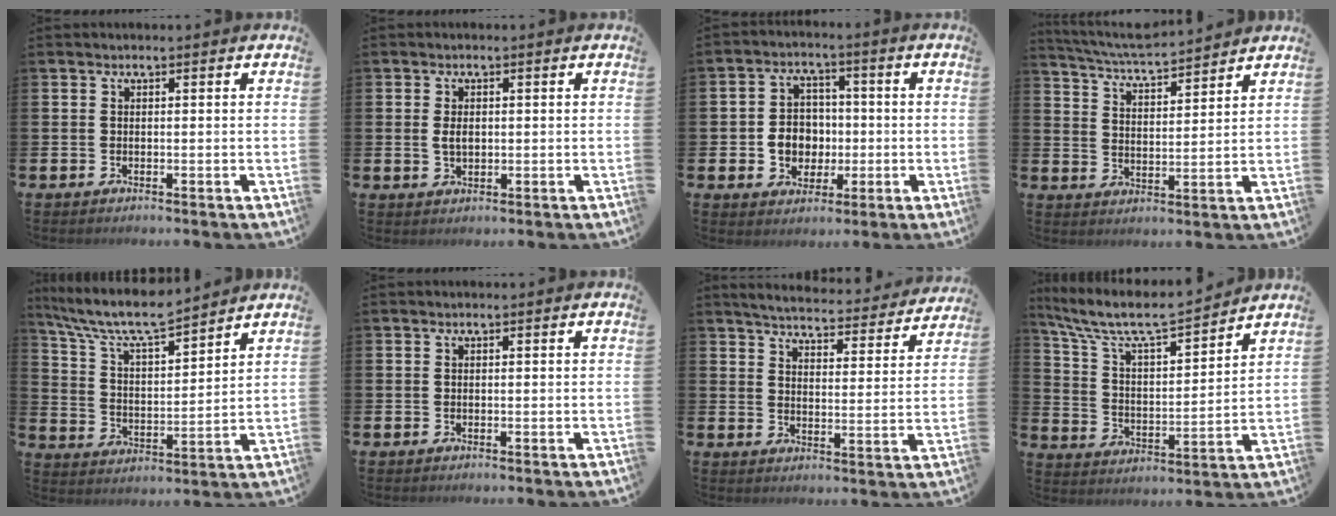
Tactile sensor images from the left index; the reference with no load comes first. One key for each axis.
{"total": 2.0, "fx": 0.2, "fy": 1.3, "fz": 1.6, "tx": -0.021, "ty": 0.003, "tz": 0.000}
{"total": 6.0, "fx": -0.6, "fy": 5.4, "fz": 2.5, "tx": -0.042, "ty": 0.010, "tz": -0.016}
{"total": 5.5, "fx": 5.4, "fy": 0.0, "fz": 1.0, "tx": -0.041, "ty": -0.035, "tz": 0.095}
{"total": 8.4, "fx": 7.6, "fy": 1.5, "fz": 3.1, "tx": -0.095, "ty": -0.045, "tz": 0.134}
{"total": 0.0}
{"total": 4.6, "fx": 4.5, "fy": 0.4, "fz": 0.9, "tx": -0.037, "ty": -0.038, "tz": 0.073}
{"total": 8.7, "fx": 7.9, "fy": 1.6, "fz": 3.4, "tx": -0.107, "ty": -0.051, "tz": 0.134}